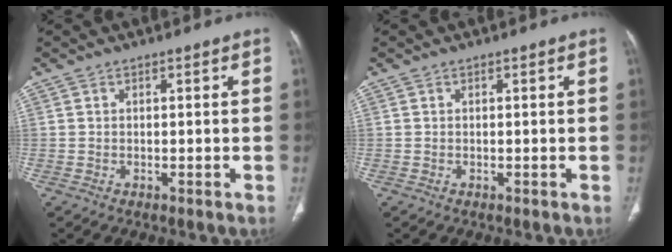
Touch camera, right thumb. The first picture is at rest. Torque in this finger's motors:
{"motor_torque": [-0.01, 0.01, 0.00, 0.00, 0.00]}